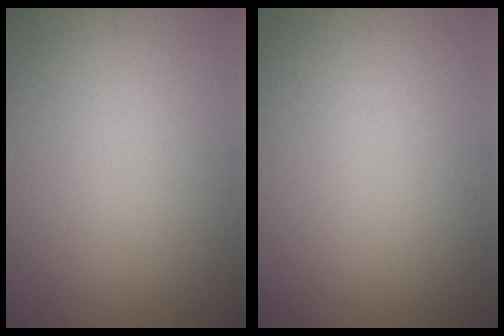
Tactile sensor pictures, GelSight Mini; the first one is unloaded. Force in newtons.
{"total": 0.0}